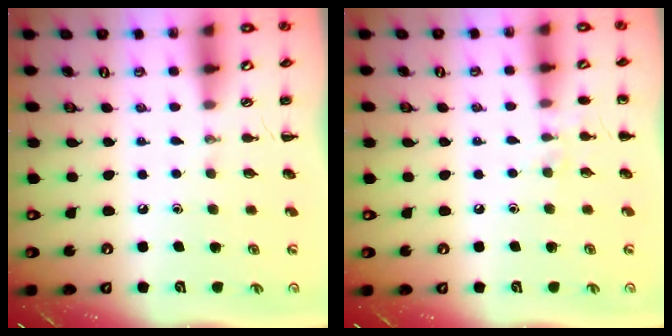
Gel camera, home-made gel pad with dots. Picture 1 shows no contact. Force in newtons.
{"total": 5.3, "press": 5.1, "slide": 1.6}